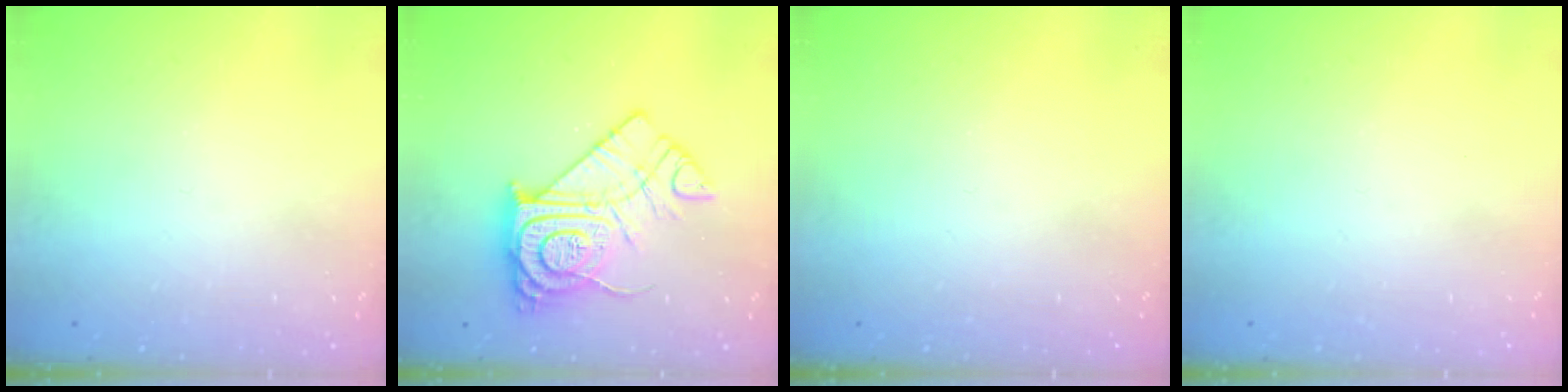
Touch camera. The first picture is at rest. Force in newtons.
{"total": 17.2, "press": 17.1, "slide": 1.3}
{"total": 0.0}
{"total": 1.7, "press": 1.6, "slide": 0.1}